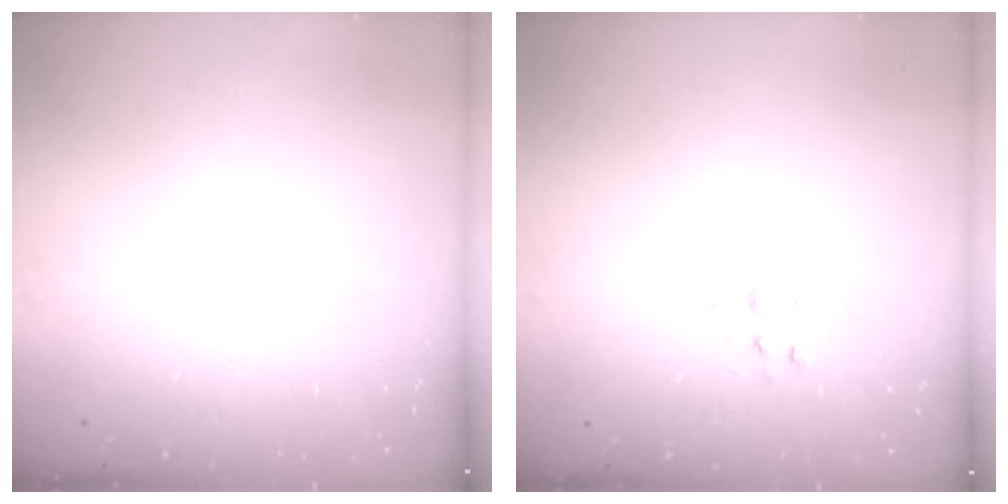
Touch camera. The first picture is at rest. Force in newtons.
{"total": 4.7, "press": 4.4, "slide": 1.6}